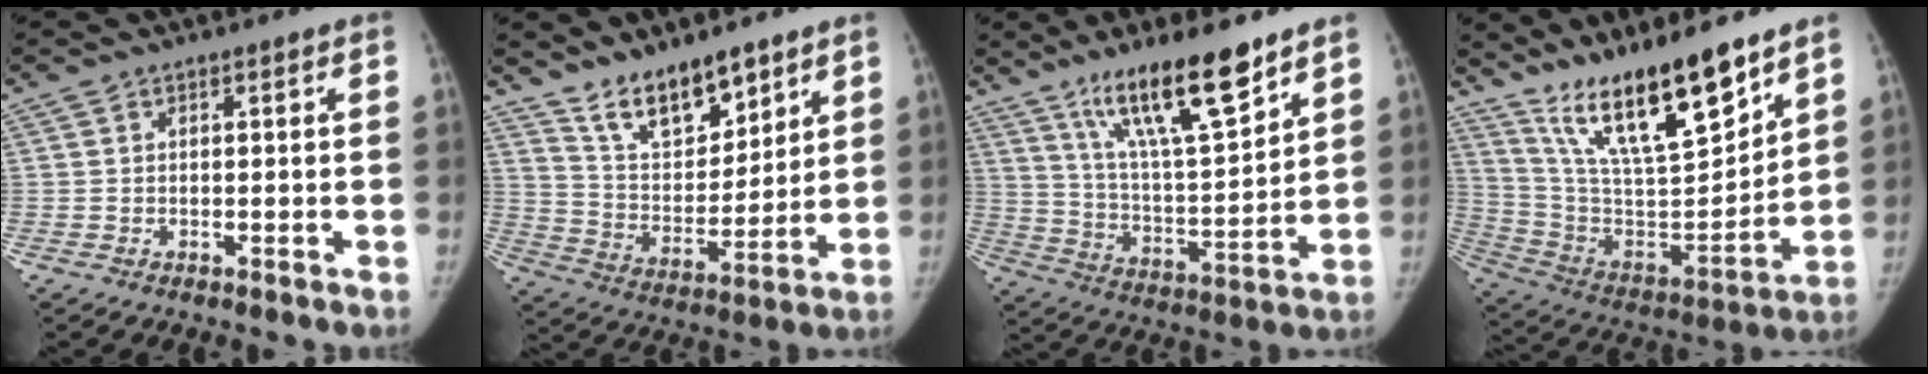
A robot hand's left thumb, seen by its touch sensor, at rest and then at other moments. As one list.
[{"total": 13.0, "force": [10.0, 5.6, 6.1], "torque": [-0.065, -0.075, 0.189]}, {"total": 17.6, "force": [12.2, 3.4, 12.2], "torque": [-0.190, -0.072, 0.223]}, {"total": 21.9, "force": [15.8, 4.9, 14.3], "torque": [-0.213, -0.081, 0.291]}]